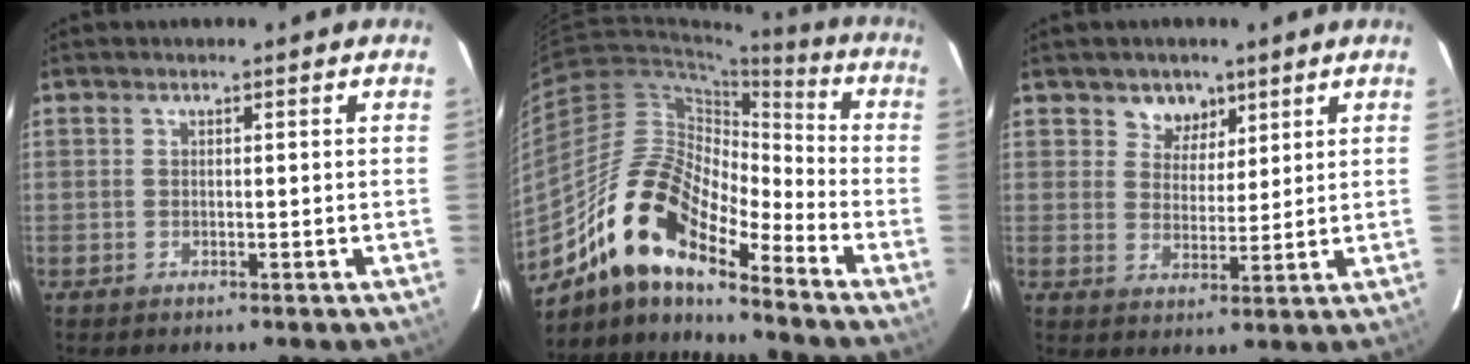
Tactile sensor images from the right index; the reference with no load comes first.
{"total": 16.3, "force": [-11.8, 5.5, 9.9], "torque": [-0.174, 0.003, -0.238]}
{"total": 5.1, "force": [3.2, 3.9, 0.9], "torque": [-0.005, 0.002, 0.056]}